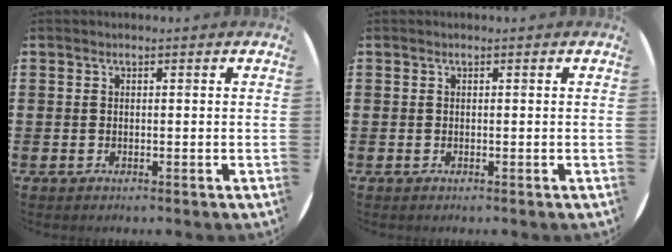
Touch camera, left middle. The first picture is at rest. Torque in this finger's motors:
{"motor_torque": [-0.15, 0.06, 0.05, 0.00]}